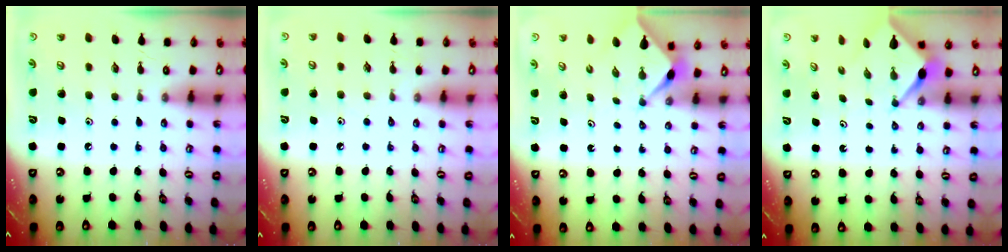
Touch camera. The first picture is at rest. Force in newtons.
{"total": 2.8, "press": 2.7, "slide": 0.5}
{"total": 2.4, "press": 2.4, "slide": 0.3}
{"total": 3.1, "press": 3.1, "slide": 0.2}